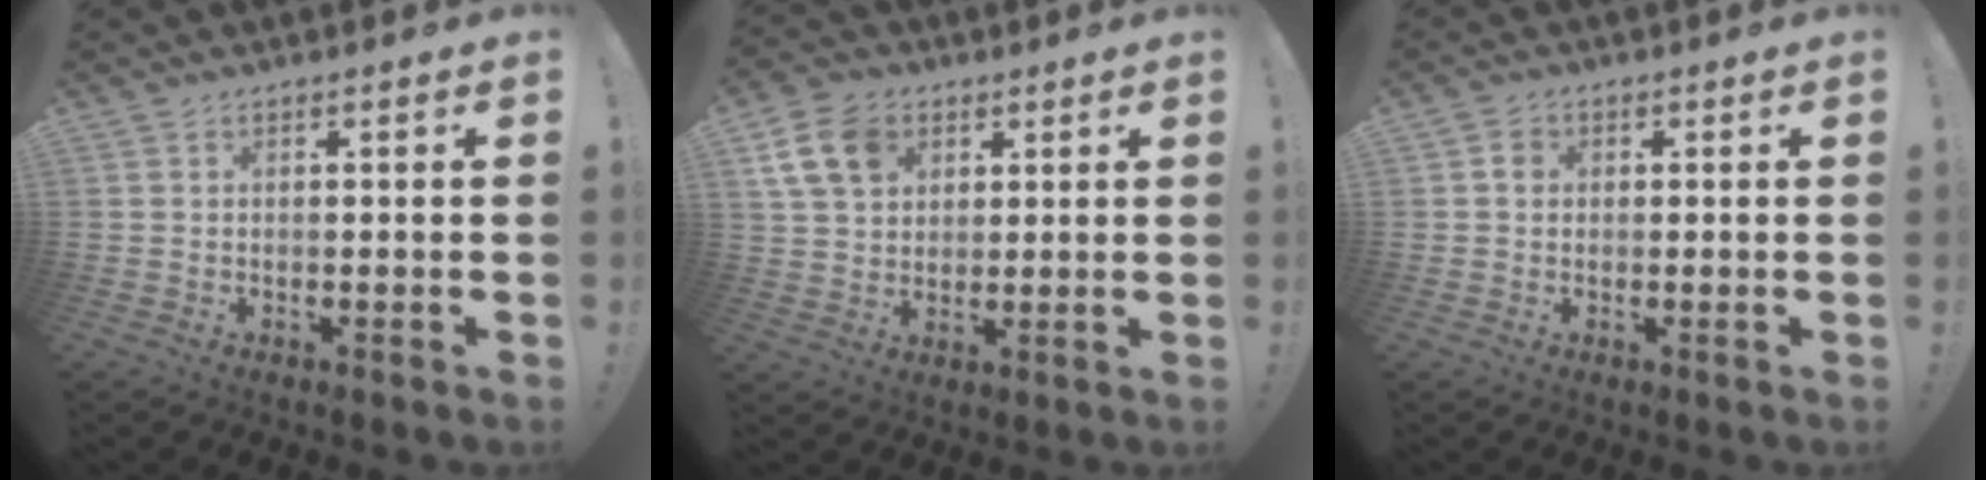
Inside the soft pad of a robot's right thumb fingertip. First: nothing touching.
{"total": 11.8, "force": [5.4, 8.6, 5.9], "torque": [-0.101, -0.011, 0.111]}
{"total": 2.6, "force": [0.2, 2.3, 1.1], "torque": [-0.012, 0.005, 0.002]}